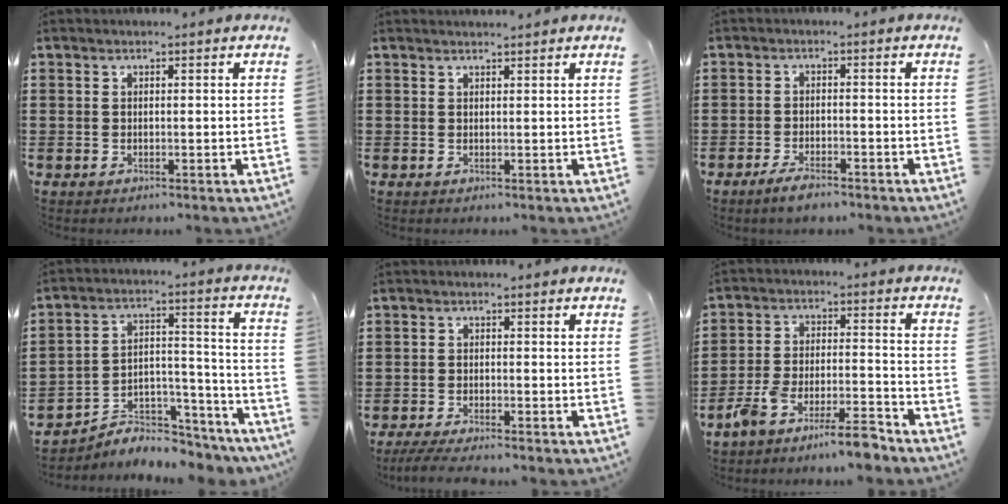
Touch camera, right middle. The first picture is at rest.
{"total": 1.0, "force": [1.0, -0.1, 0.1], "torque": [-0.003, -0.002, 0.018]}
{"total": 2.8, "force": [-2.3, 0.6, 1.5], "torque": [-0.034, 0.002, -0.045]}
{"total": 4.9, "force": [-4.6, 1.6, 0.4], "torque": [-0.009, 0.007, -0.093]}
{"total": 2.9, "force": [-2.6, 0.0, 1.3], "torque": [-0.027, -0.004, -0.051]}
{"total": 8.0, "force": [-7.4, 0.3, 3.3], "torque": [-0.063, 0.004, -0.141]}